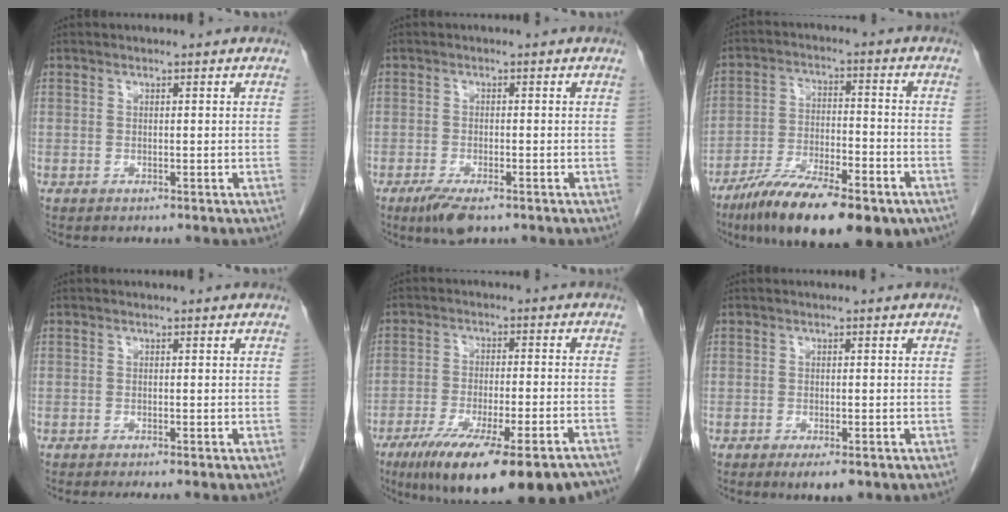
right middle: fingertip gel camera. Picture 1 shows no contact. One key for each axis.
{"total": 4.6, "fx": -3.0, "fy": 1.2, "fz": 3.3, "tx": -0.064, "ty": -0.010, "tz": -0.048}
{"total": 18.4, "fx": -12.3, "fy": 4.9, "fz": 12.8, "tx": -0.187, "ty": -0.016, "tz": -0.203}
{"total": 3.2, "fx": -2.8, "fy": 0.0, "fz": 1.6, "tx": -0.017, "ty": -0.005, "tz": -0.037}
{"total": 23.1, "fx": -17.6, "fy": 3.3, "fz": 14.6, "tx": -0.179, "ty": -0.030, "tz": -0.252}
{"total": 3.2, "fx": -2.0, "fy": 0.9, "fz": 2.4, "tx": -0.030, "ty": -0.003, "tz": -0.026}